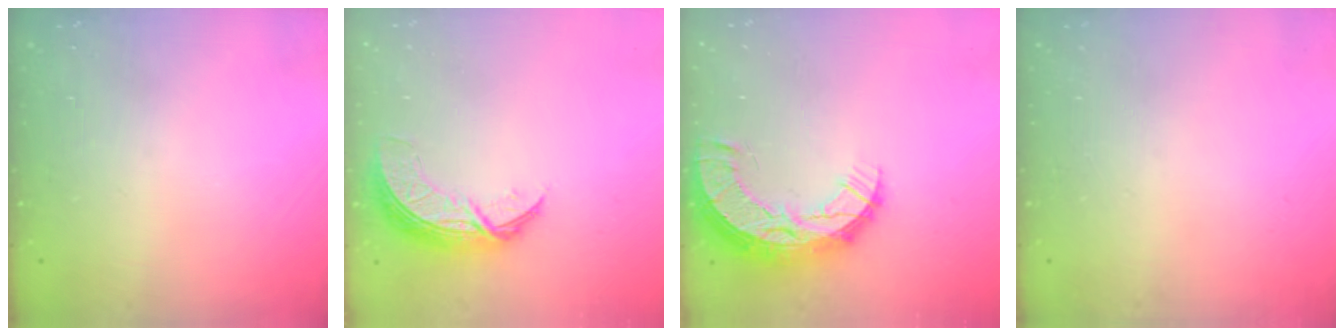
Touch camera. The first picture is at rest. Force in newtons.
{"total": 8.2, "press": 8.2, "slide": 0.3}
{"total": 13.0, "press": 13.0, "slide": 0.9}
{"total": 0.0}